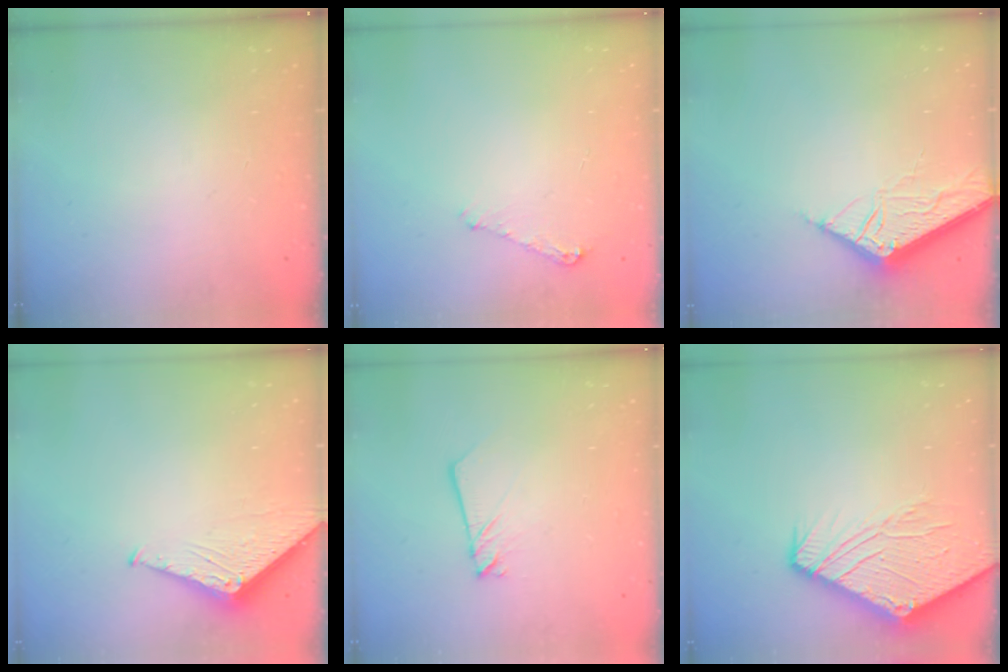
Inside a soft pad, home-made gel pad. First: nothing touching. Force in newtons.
{"total": 5.3, "press": 5.2, "slide": 0.6}
{"total": 6.8, "press": 6.8, "slide": 0.7}
{"total": 3.8, "press": 3.7, "slide": 0.5}
{"total": 2.4, "press": 2.4, "slide": 0.2}
{"total": 13.5, "press": 13.4, "slide": 1.8}